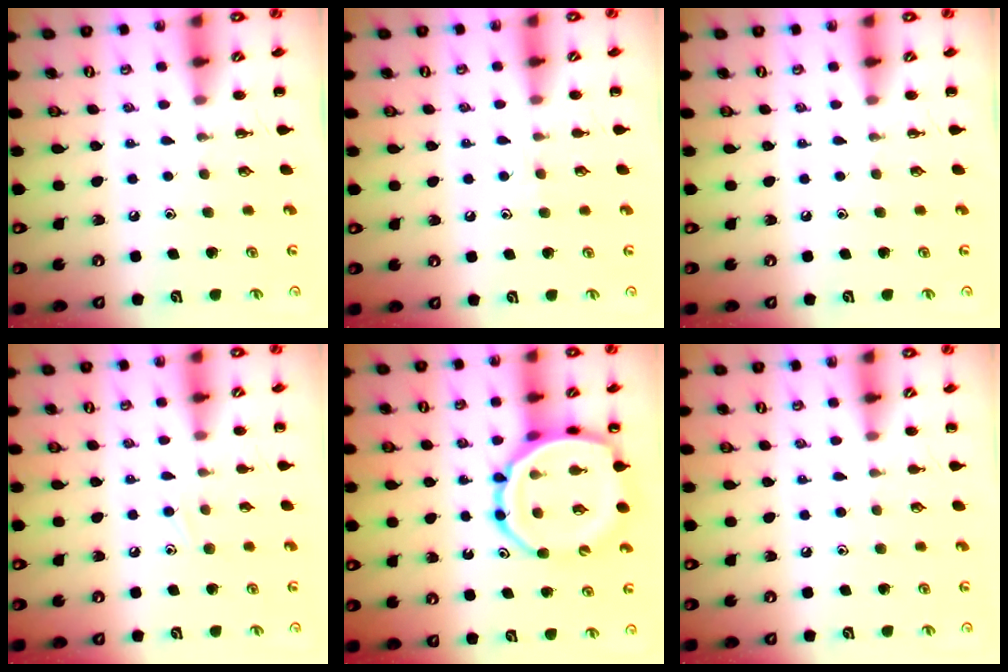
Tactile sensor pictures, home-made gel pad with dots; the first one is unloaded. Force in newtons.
{"total": 5.4, "press": 5.3, "slide": 0.9}
{"total": 0.0}
{"total": 7.4, "press": 7.1, "slide": 2.0}
{"total": 15.8, "press": 15.5, "slide": 2.9}
{"total": 5.1, "press": 4.8, "slide": 1.8}